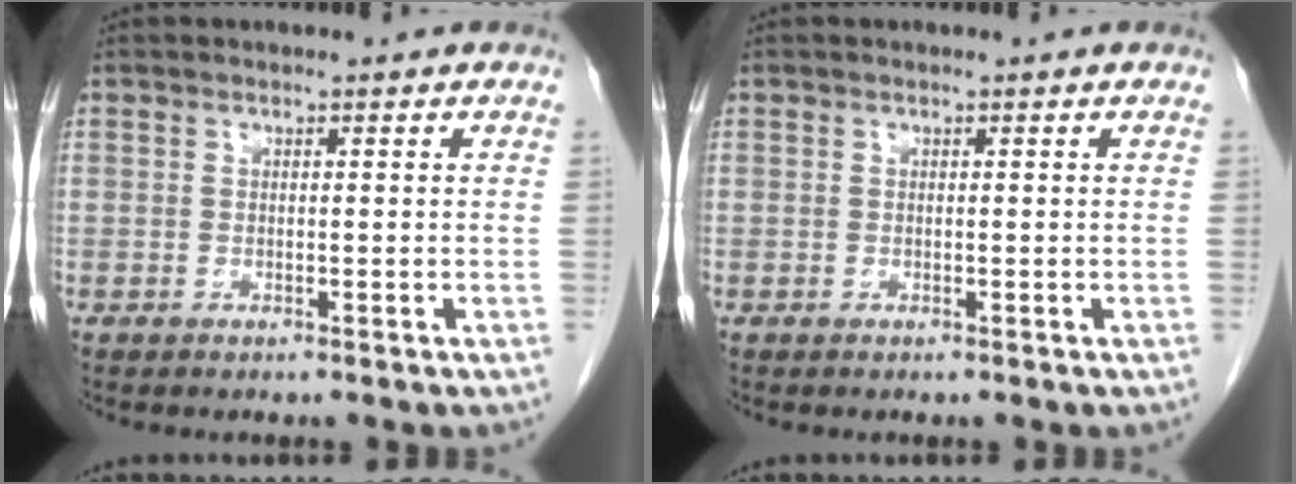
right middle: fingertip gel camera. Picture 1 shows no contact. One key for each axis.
{"total": 0.0}